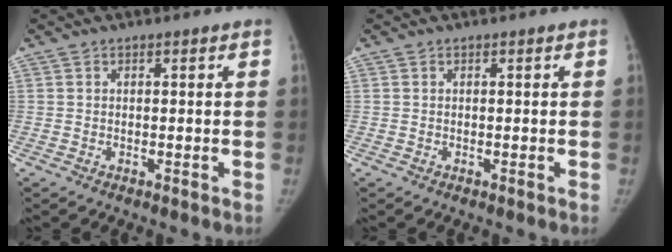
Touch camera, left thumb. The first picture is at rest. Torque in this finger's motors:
{"motor_torque": [-0.11, 0.10, 0.00, 0.00, -0.01]}